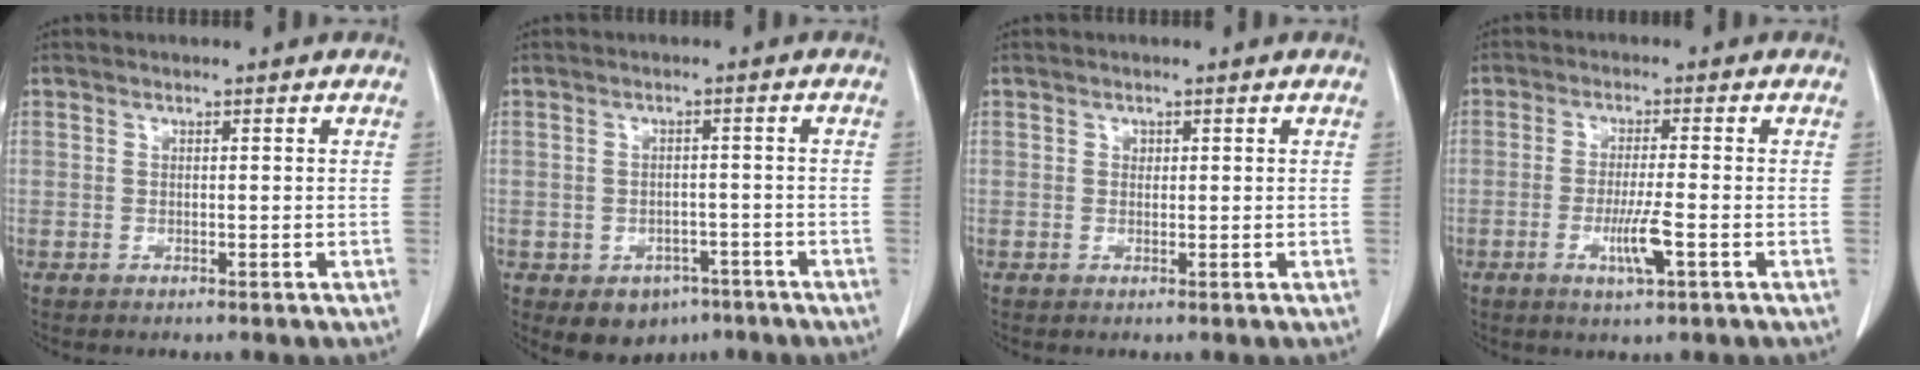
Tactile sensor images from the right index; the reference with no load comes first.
{"total": 6.0, "force": [-3.5, 4.3, 2.2], "torque": [-0.024, 0.006, -0.040]}
{"total": 0.7, "force": [0.2, 0.6, 0.2], "torque": [0.000, 0.001, 0.004]}
{"total": 5.1, "force": [-1.9, 0.1, 4.8], "torque": [-0.091, -0.010, -0.033]}